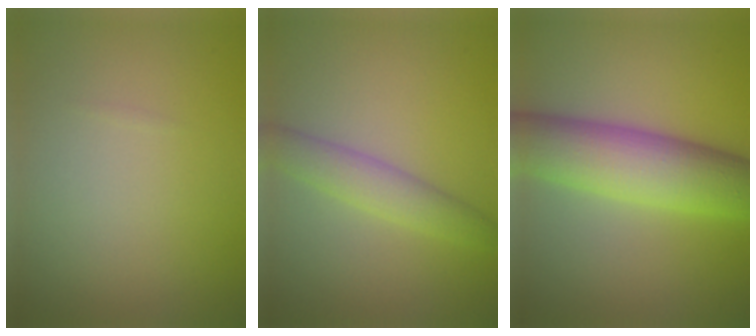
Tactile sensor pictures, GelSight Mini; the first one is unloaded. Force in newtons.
{"total": 3.2, "press": 3.2, "slide": 0.0}
{"total": 9.1, "press": 9.1, "slide": 0.2}